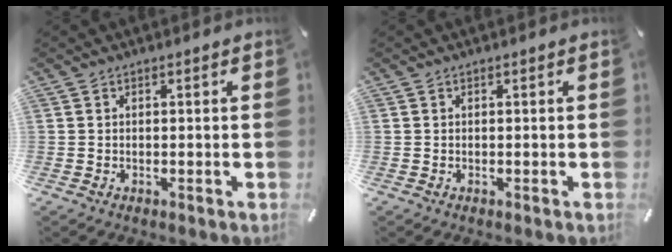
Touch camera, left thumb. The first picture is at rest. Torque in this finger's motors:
{"motor_torque": [0.00, 0.00, -0.01, 0.01, 0.00]}